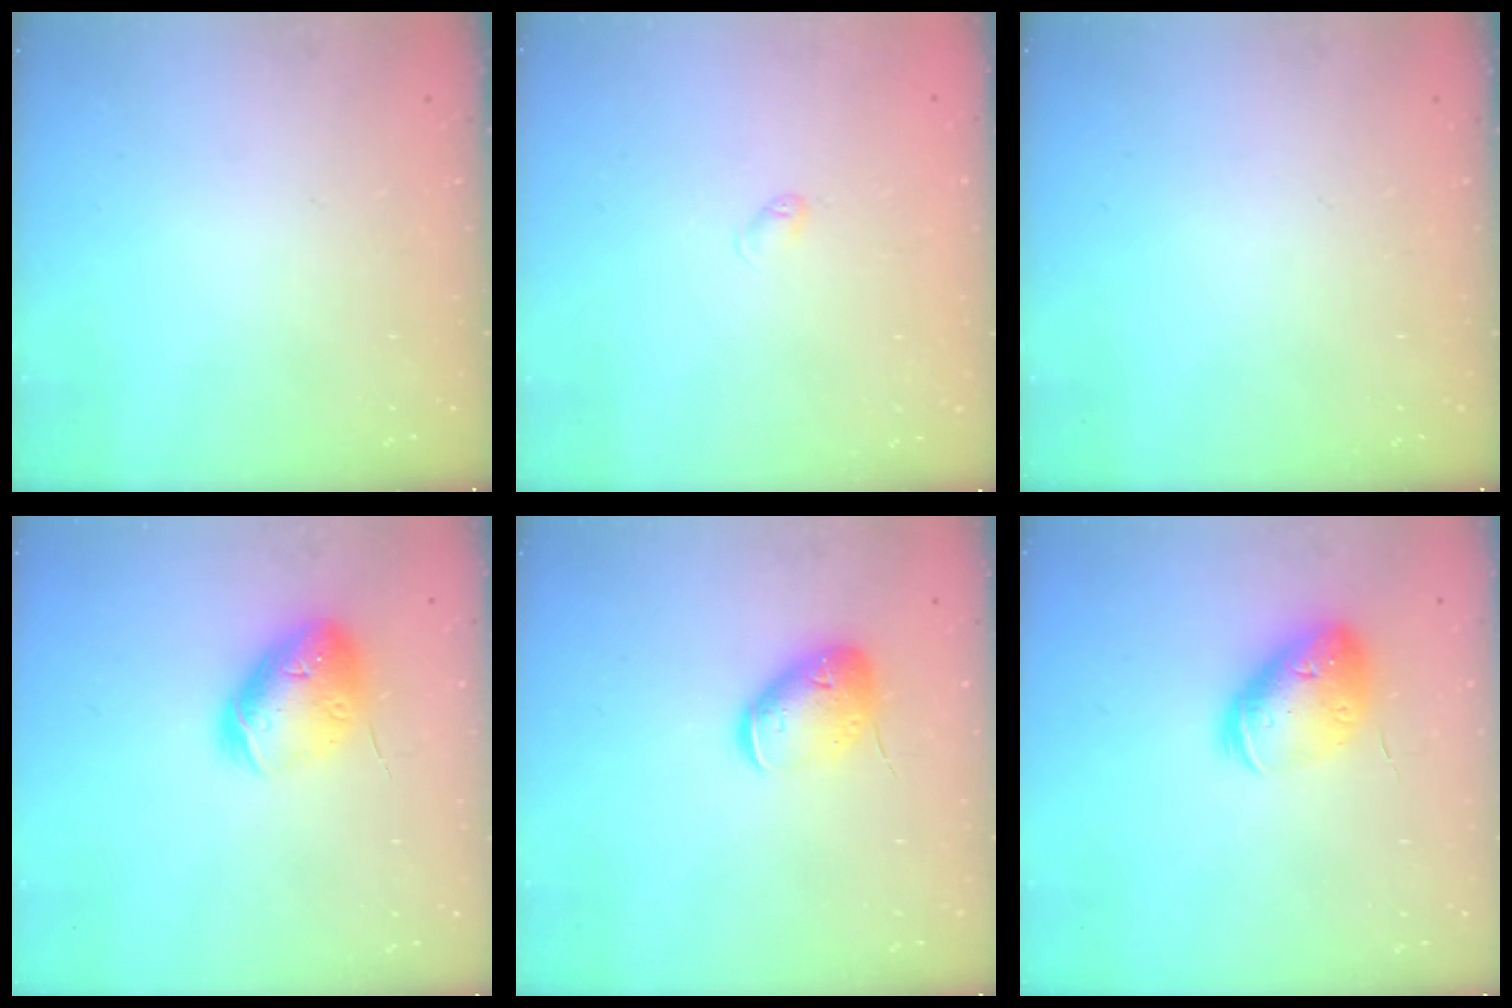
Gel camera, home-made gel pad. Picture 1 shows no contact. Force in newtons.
{"total": 2.6, "press": 2.6, "slide": 0.4}
{"total": 0.0}
{"total": 16.3, "press": 16.1, "slide": 2.5}
{"total": 12.9, "press": 12.8, "slide": 1.7}
{"total": 16.6, "press": 16.4, "slide": 2.7}